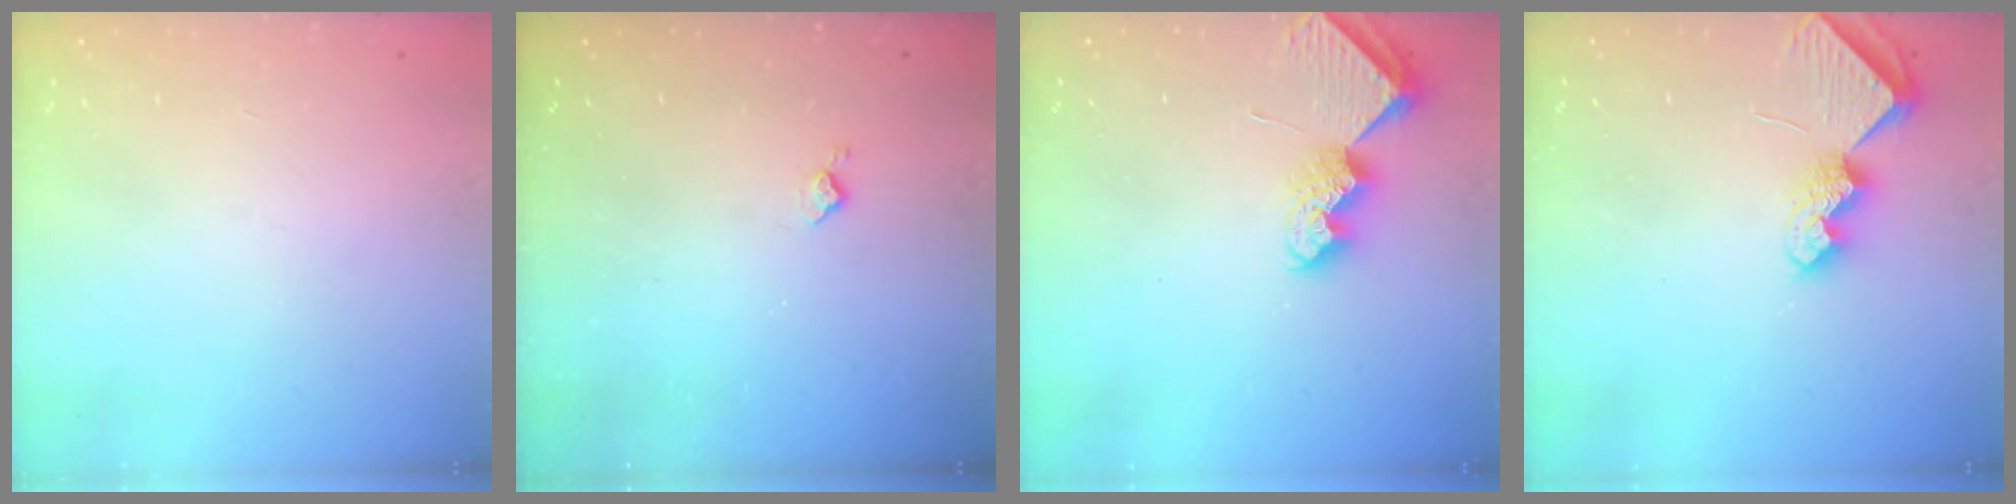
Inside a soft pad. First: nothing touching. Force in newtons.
{"total": 3.8, "press": 3.7, "slide": 0.7}
{"total": 7.0, "press": 7.0, "slide": 0.4}
{"total": 7.6, "press": 7.5, "slide": 0.7}